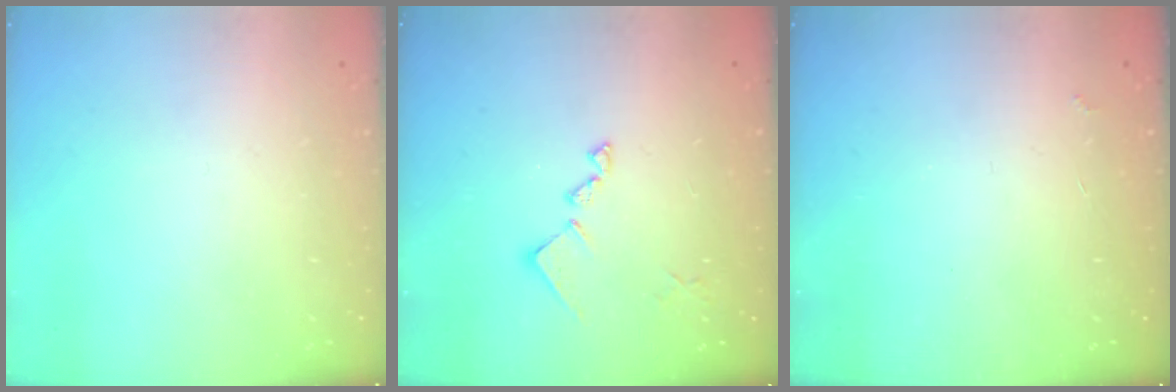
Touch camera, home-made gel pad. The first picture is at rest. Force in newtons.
{"total": 10.6, "press": 10.5, "slide": 0.5}
{"total": 2.7, "press": 2.7, "slide": 0.5}